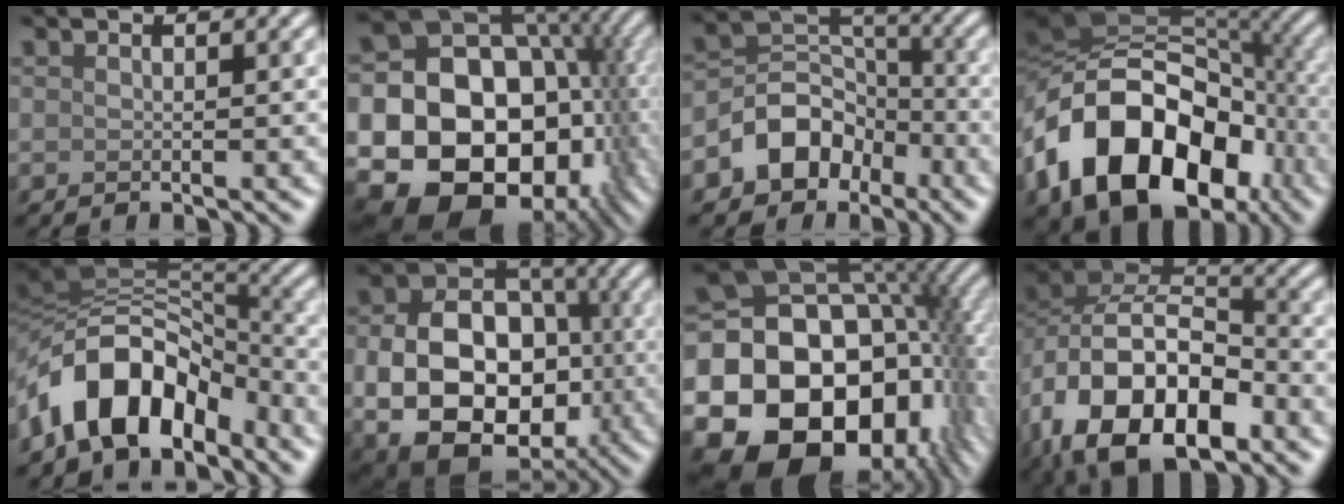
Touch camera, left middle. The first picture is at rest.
{"total": 22.3, "force": [-4.4, 17.6, 13.0], "torque": [-0.200, -0.007, -0.081]}
{"total": 6.2, "force": [-3.2, 4.6, 2.6], "torque": [-0.024, 0.004, -0.064]}
{"total": 16.1, "force": [-6.1, 10.7, 10.4], "torque": [-0.181, 0.006, -0.113]}
{"total": 10.5, "force": [-5.5, 5.9, 6.8], "torque": [-0.103, 0.018, -0.107]}
{"total": 13.8, "force": [-2.7, 10.0, 9.2], "torque": [-0.155, -0.027, -0.046]}
{"total": 20.8, "force": [-4.4, 15.4, 13.3], "torque": [-0.245, -0.029, -0.054]}
{"total": 15.0, "force": [-6.1, 8.9, 10.4], "torque": [-0.192, -0.024, -0.108]}